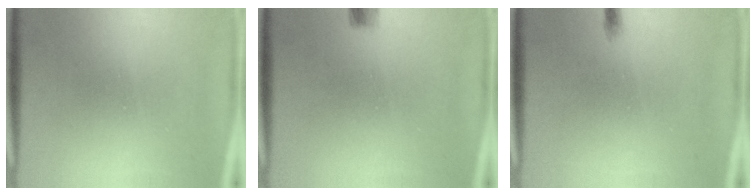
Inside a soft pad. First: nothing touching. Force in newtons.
{"total": 1.6}
{"total": 0.6}